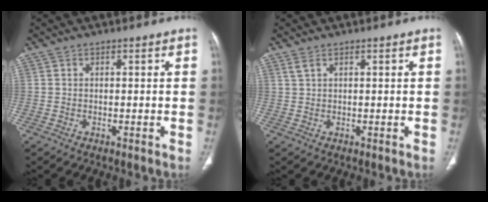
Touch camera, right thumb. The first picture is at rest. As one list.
[{"total": 1.3, "force": [0.9, 0.4, 0.8], "torque": [-0.022, 0.008, 0.023]}]